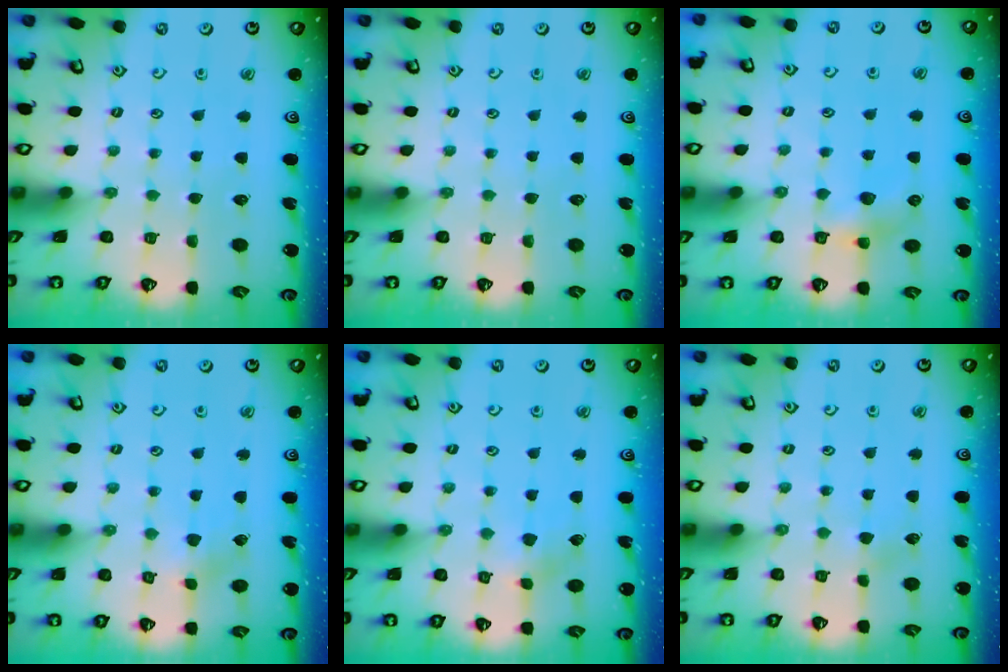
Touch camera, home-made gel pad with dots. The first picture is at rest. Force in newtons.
{"total": 0.0}
{"total": 5.5, "press": 5.4, "slide": 0.7}
{"total": 1.9, "press": 1.9, "slide": 0.2}
{"total": 2.3, "press": 2.2, "slide": 0.3}
{"total": 1.4, "press": 1.4, "slide": 0.1}